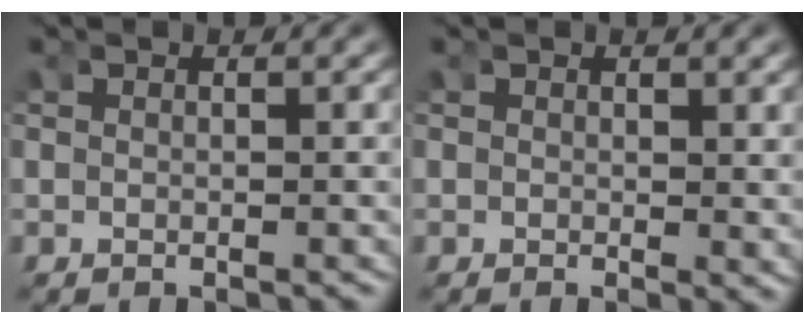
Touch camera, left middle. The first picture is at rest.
{"total": 0.7, "force": [0.2, 0.4, 0.5], "torque": [-0.004, -0.006, 0.005]}